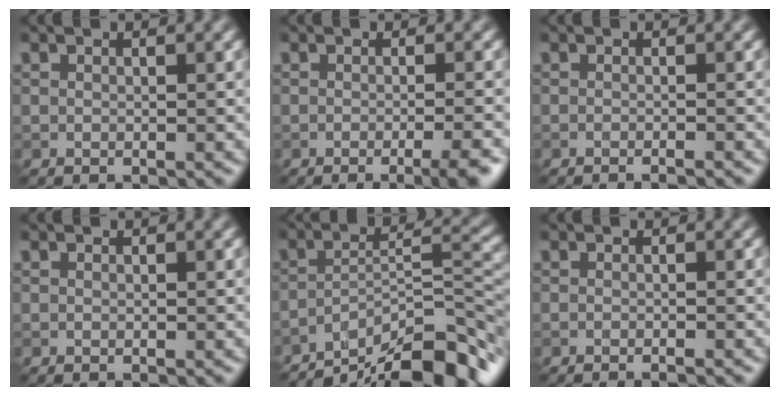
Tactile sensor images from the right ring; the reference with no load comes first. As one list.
[{"total": 4.0, "force": [-2.0, 1.0, 3.3], "torque": [-0.028, 0.000, -0.031]}, {"total": 1.6, "force": [-1.0, 0.4, 1.2], "torque": [-0.002, -0.003, -0.026]}, {"total": 0.0}, {"total": 11.9, "force": [-8.9, 2.8, 7.4], "torque": [-0.104, 0.018, -0.148]}, {"total": 1.3, "force": [-0.7, 0.4, 1.0], "torque": [-0.002, -0.007, -0.022]}]